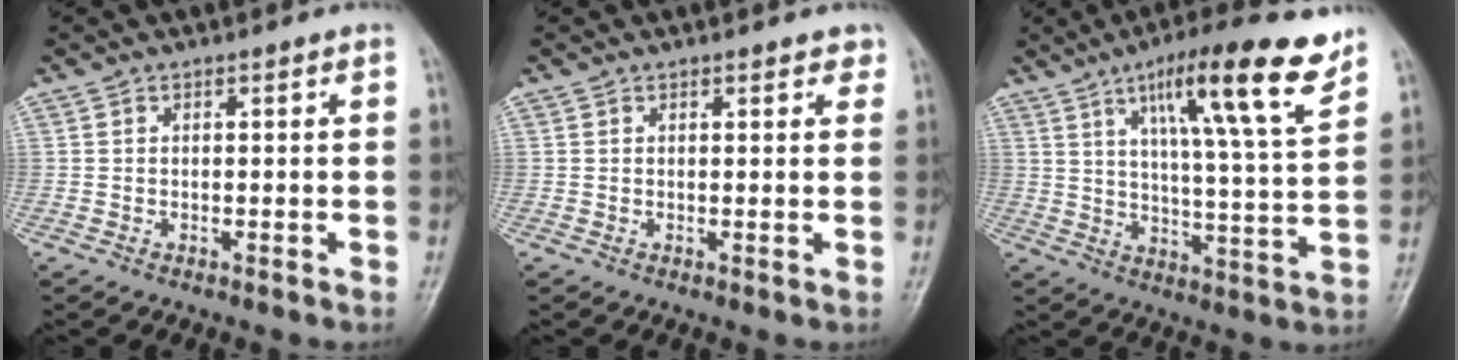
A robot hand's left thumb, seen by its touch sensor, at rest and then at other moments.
{"total": 2.1, "force": [1.4, 1.0, 1.1], "torque": [0.002, -0.004, 0.012]}
{"total": 17.4, "force": [10.2, 2.5, 13.8], "torque": [-0.201, -0.044, 0.159]}